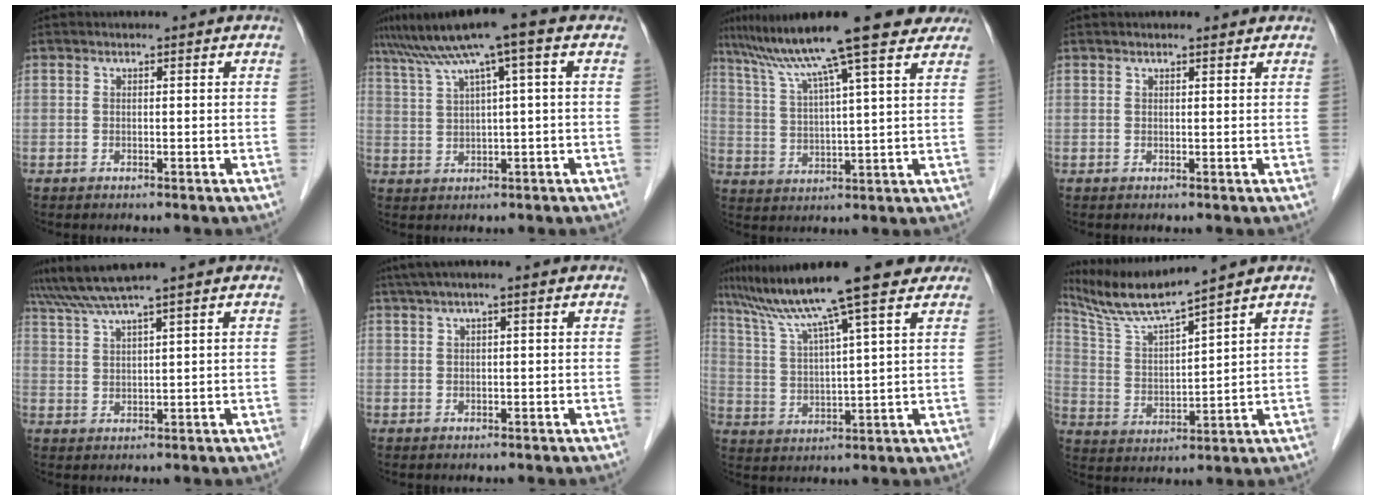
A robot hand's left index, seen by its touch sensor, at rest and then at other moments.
{"total": 8.8, "force": [4.9, -0.8, 7.2], "torque": [-0.131, 0.037, 0.087]}
{"total": 17.7, "force": [14.2, 0.5, 10.6], "torque": [-0.171, 0.031, 0.210]}
{"total": 2.2, "force": [2.0, 0.5, 0.9], "torque": [-0.013, 0.014, 0.025]}
{"total": 5.1, "force": [4.3, -1.8, 2.1], "torque": [-0.050, 0.013, 0.090]}
{"total": 4.7, "force": [3.1, 0.1, 3.5], "torque": [-0.065, 0.034, 0.053]}
{"total": 15.3, "force": [12.1, -0.1, 9.4], "torque": [-0.155, 0.025, 0.191]}
{"total": 9.3, "force": [8.4, -1.9, 3.5], "torque": [-0.082, -0.002, 0.172]}